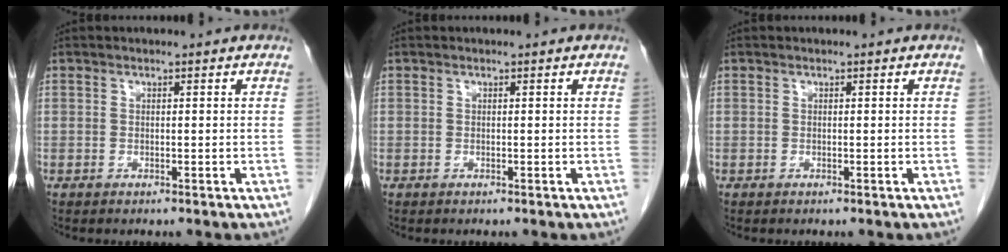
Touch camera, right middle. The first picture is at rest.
{"total": 0.0}
{"total": 0.0}